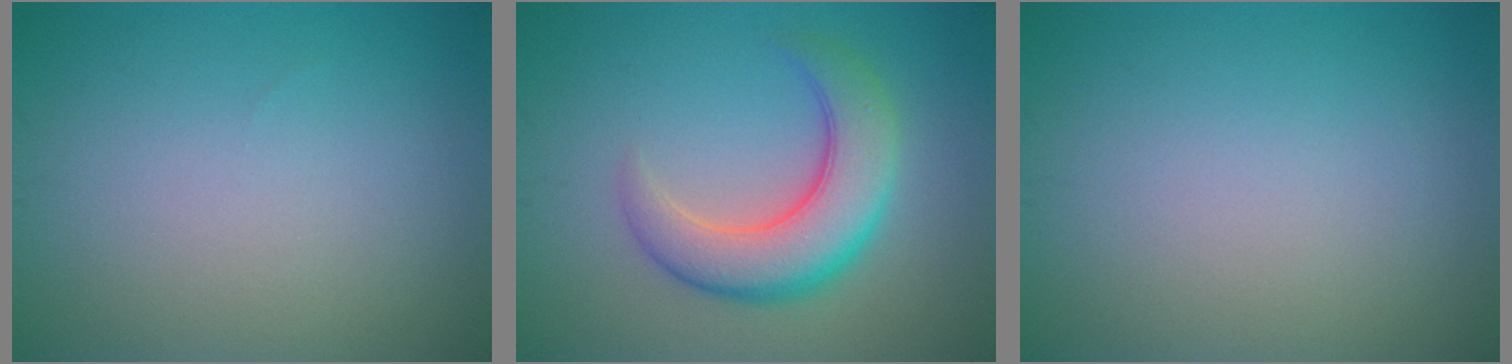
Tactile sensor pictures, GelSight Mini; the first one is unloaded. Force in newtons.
{"total": 6.6, "press": 6.5, "slide": 0.5}
{"total": 0.0}